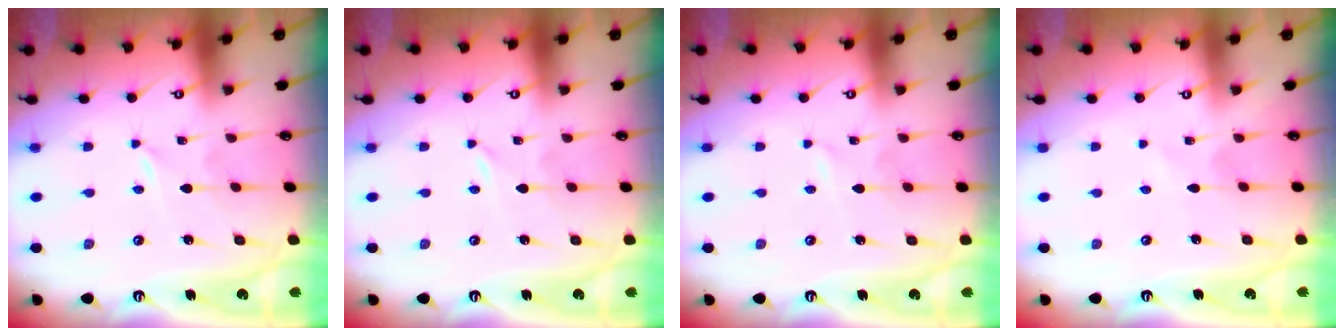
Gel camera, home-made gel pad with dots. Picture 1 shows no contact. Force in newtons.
{"total": 0.0}
{"total": 0.7, "press": 0.7, "slide": 0.1}
{"total": 2.0, "press": 2.0, "slide": 0.3}